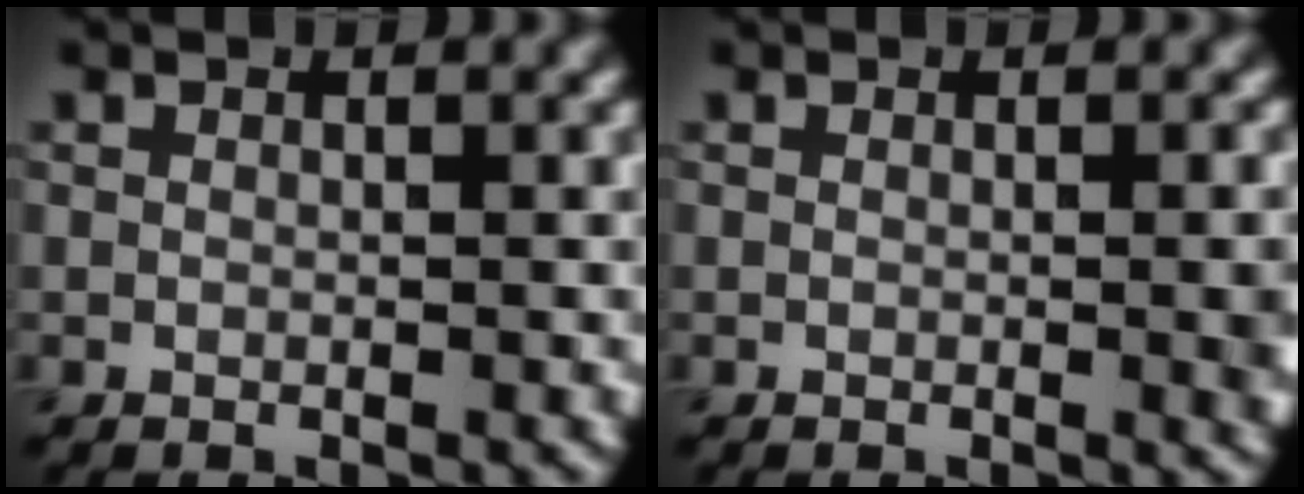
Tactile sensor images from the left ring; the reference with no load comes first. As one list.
[{"total": 2.0, "force": [-0.1, 0.4, 1.9], "torque": [-0.021, -0.002, -0.002]}]